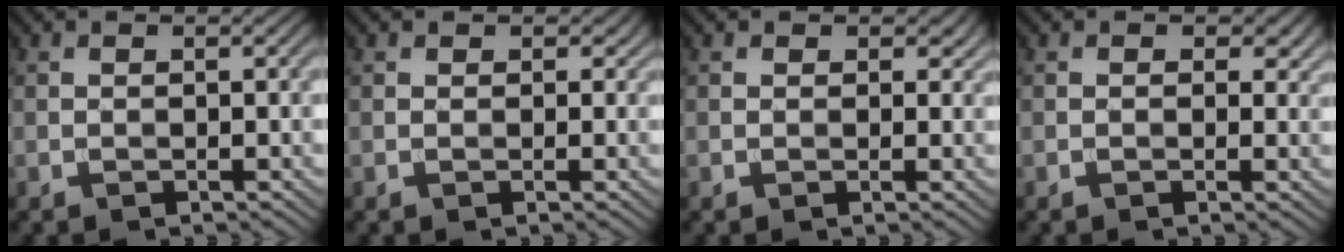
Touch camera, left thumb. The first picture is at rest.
{"total": 1.0, "force": [0.5, 0.9, 0.3], "torque": [-0.006, -0.002, 0.008]}
{"total": 1.7, "force": [0.8, 1.4, 0.6], "torque": [-0.015, -0.004, 0.011]}
{"total": 1.9, "force": [0.6, 1.4, 1.2], "torque": [-0.021, -0.007, 0.006]}